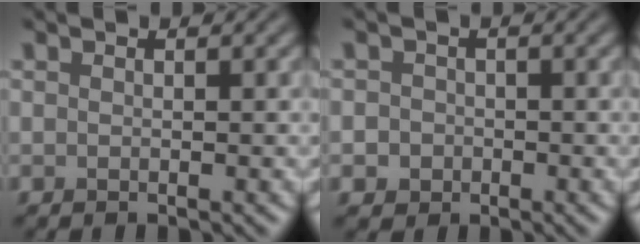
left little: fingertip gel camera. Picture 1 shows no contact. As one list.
[{"total": 2.4, "force": [-0.6, 2.2, 0.6], "torque": [0.006, 0.005, -0.020]}]